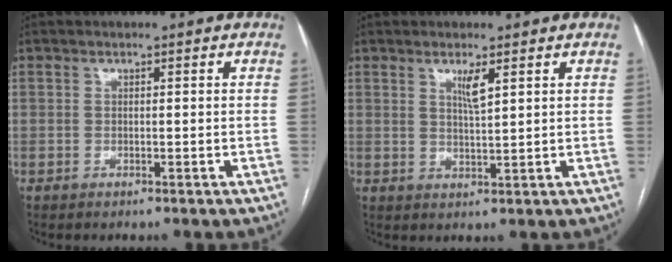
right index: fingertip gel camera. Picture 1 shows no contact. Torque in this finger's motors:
{"motor_torque": [0.42, 0.41, 0.05, 0.07]}